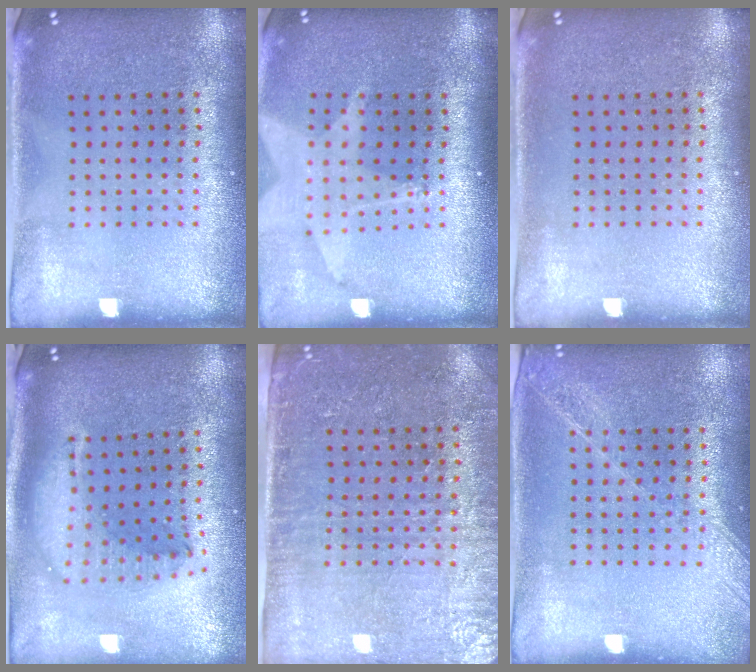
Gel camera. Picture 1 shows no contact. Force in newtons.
{"total": 1.8, "press": 1.5, "slide": 1.0}
{"total": 0.0}
{"total": 2.2, "press": 1.7, "slide": 1.4}
{"total": 3.3, "press": 3.0, "slide": 1.3}
{"total": 1.5, "press": 1.4, "slide": 0.5}